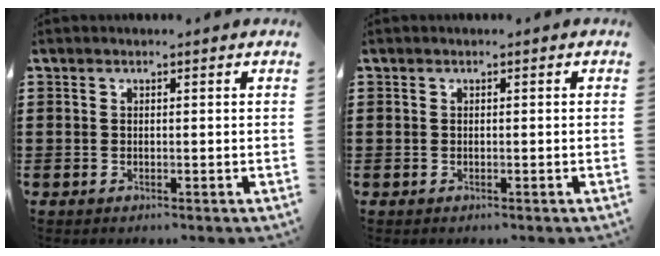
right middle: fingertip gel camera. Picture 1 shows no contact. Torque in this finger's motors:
{"motor_torque": [-0.18, -0.08, -0.06, -0.01]}